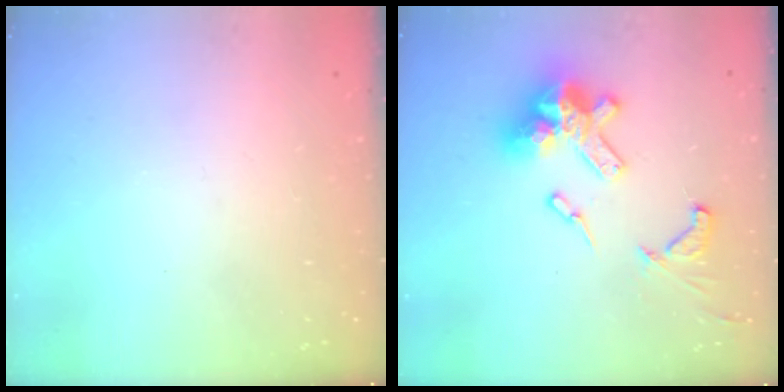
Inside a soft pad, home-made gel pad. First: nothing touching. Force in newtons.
{"total": 18.6, "press": 18.5, "slide": 2.3}